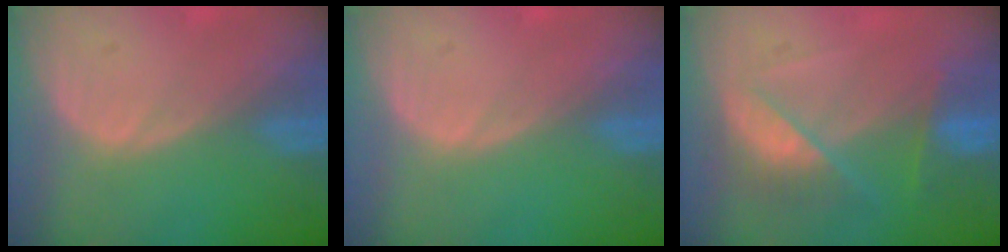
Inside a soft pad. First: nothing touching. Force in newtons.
{"total": 0.0}
{"total": 7.3, "press": 6.6, "slide": 3.3}